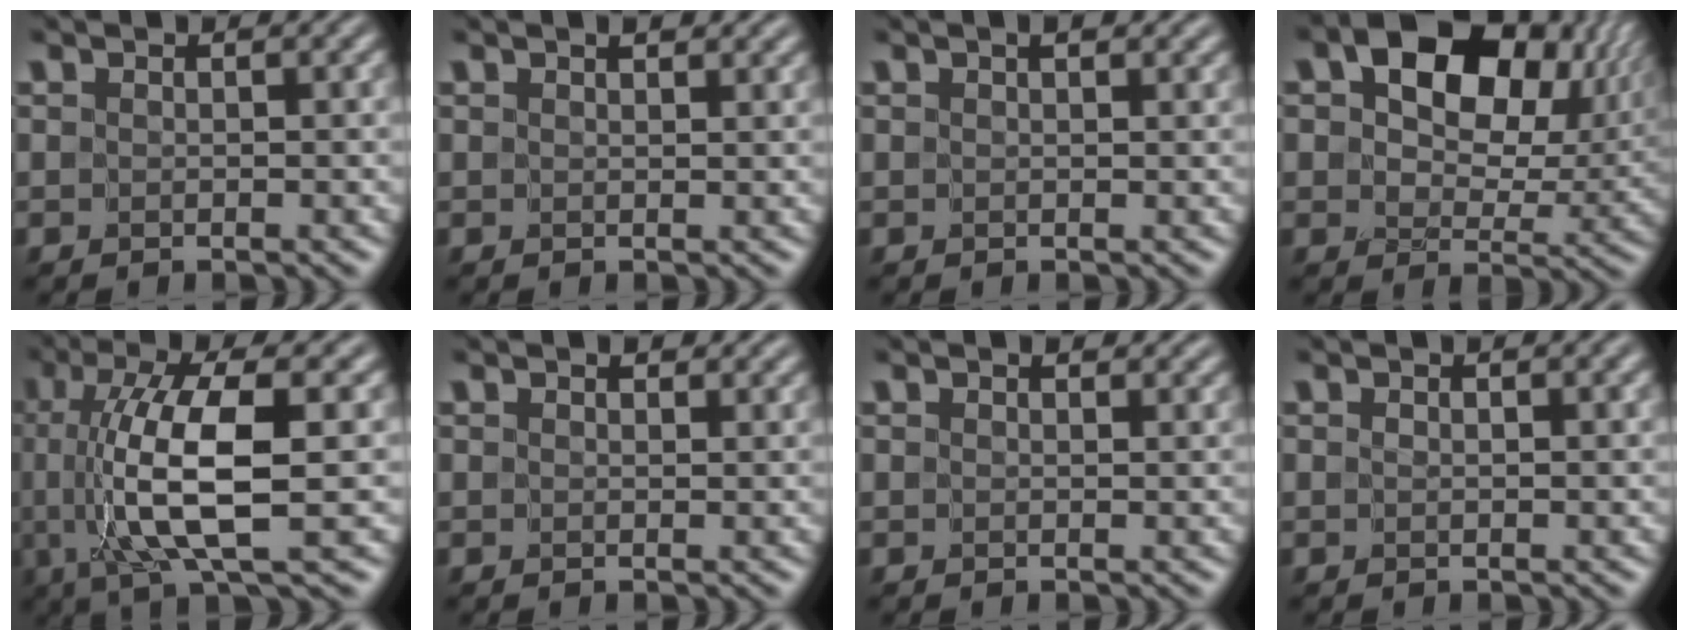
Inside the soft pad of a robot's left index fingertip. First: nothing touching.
{"total": 1.5, "force": [1.0, 0.6, 0.9], "torque": [-0.008, 0.002, 0.016]}
{"total": 1.3, "force": [0.6, 0.5, 1.0], "torque": [-0.009, 0.002, 0.009]}
{"total": 12.5, "force": [4.0, 7.9, 8.7], "torque": [-0.133, 0.003, 0.070]}
{"total": 9.3, "force": [-0.6, 2.2, 9.0], "torque": [-0.160, 0.001, -0.005]}
{"total": 1.9, "force": [1.3, 1.0, 1.0], "torque": [-0.010, 0.003, 0.015]}
{"total": 1.5, "force": [1.1, 0.6, 0.8], "torque": [-0.005, 0.000, 0.015]}
{"total": 1.0, "force": [0.6, 0.1, 0.8], "torque": [-0.004, -0.002, 0.012]}